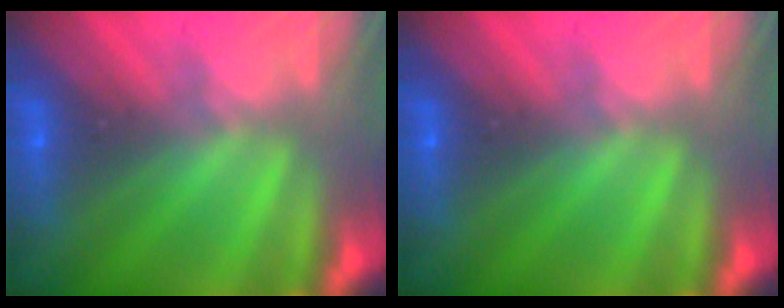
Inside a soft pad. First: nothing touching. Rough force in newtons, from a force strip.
{"total": 0.0}